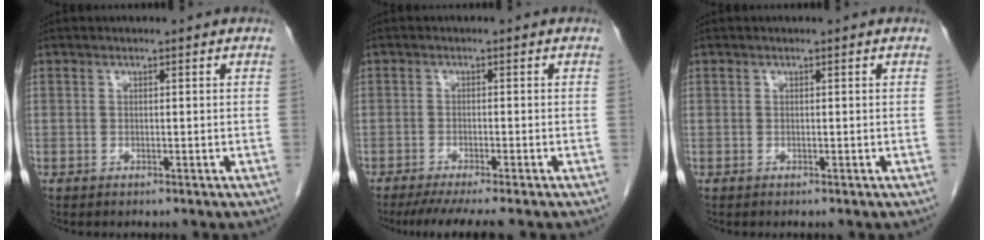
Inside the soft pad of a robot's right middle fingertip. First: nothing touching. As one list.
[{"total": 7.6, "force": [-6.4, -0.1, 4.1], "torque": [-0.046, -0.016, -0.098]}, {"total": 0.0}]